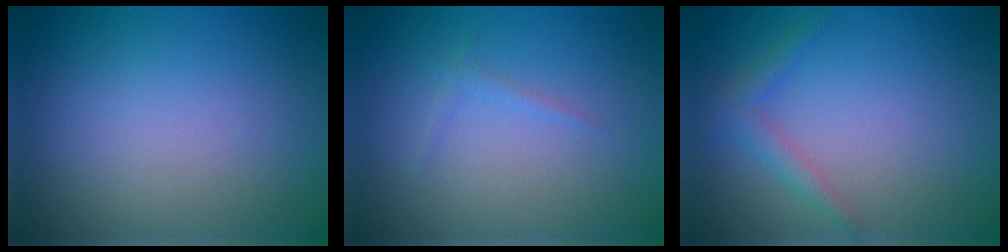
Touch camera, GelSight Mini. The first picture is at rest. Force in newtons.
{"total": 0.8, "press": 0.8, "slide": 0.0}
{"total": 1.8, "press": 1.8, "slide": 0.1}